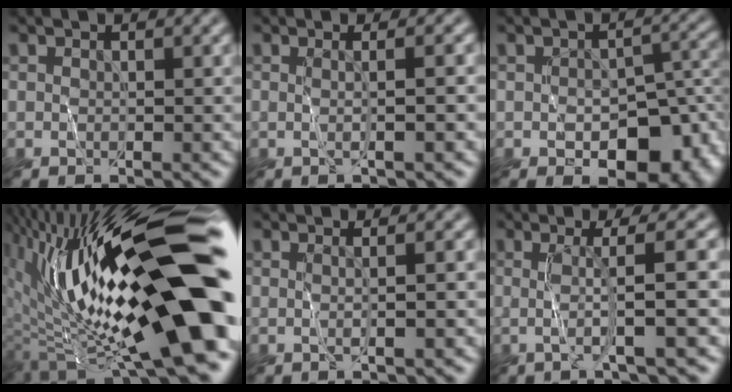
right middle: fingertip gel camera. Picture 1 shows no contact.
{"total": 2.5, "force": [0.2, 0.9, 2.3], "torque": [-0.026, 0.005, -0.023]}
{"total": 7.5, "force": [-2.9, 4.1, 5.5], "torque": [-0.074, -0.006, -0.033]}
{"total": 21.0, "force": [-1.1, 6.4, 19.9], "torque": [-0.315, 0.006, -0.030]}
{"total": 2.1, "force": [0.2, 0.8, 2.0], "torque": [-0.022, 0.004, -0.023]}
{"total": 4.3, "force": [-0.1, 0.4, 4.3], "torque": [-0.074, 0.005, 0.000]}